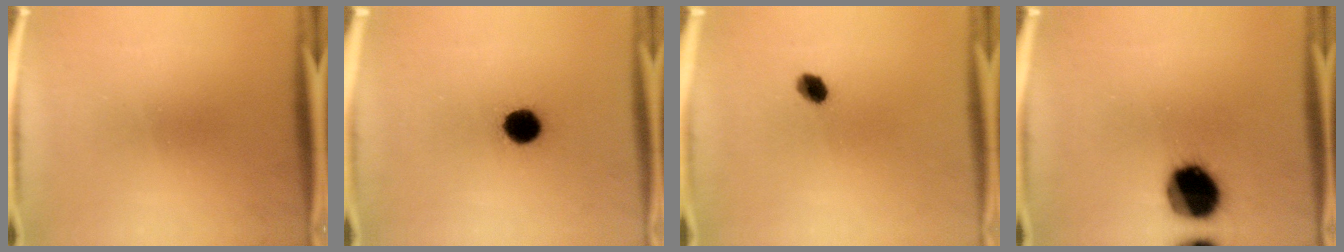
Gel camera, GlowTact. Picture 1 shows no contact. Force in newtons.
{"total": 6.9}
{"total": 3.4}
{"total": 18.6}